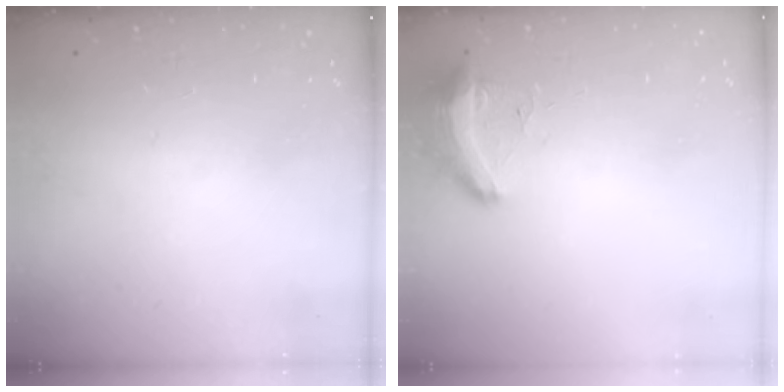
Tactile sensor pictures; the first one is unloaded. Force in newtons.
{"total": 8.3, "press": 8.2, "slide": 1.2}